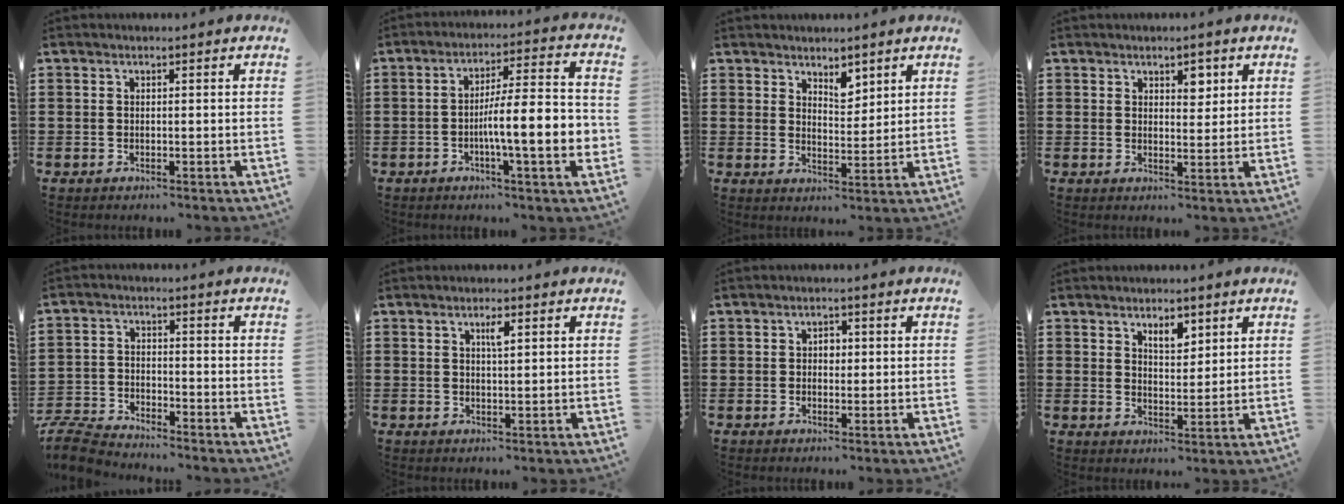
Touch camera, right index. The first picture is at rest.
{"total": 10.3, "force": [-2.3, 2.0, 9.9], "torque": [-0.151, -0.006, -0.044]}
{"total": 3.9, "force": [3.2, 1.7, 1.4], "torque": [-0.020, -0.006, 0.055]}
{"total": 3.1, "force": [1.9, 1.6, 1.7], "torque": [-0.015, -0.004, 0.029]}
{"total": 5.5, "force": [-5.4, 0.6, 0.9], "torque": [-0.041, -0.001, -0.114]}
{"total": 2.2, "force": [0.9, 0.5, 2.0], "torque": [-0.033, 0.001, 0.012]}
{"total": 1.6, "force": [0.1, 1.1, 1.1], "torque": [-0.022, 0.007, 0.001]}
{"total": 3.8, "force": [2.6, 1.6, 2.2], "torque": [-0.033, -0.001, 0.043]}